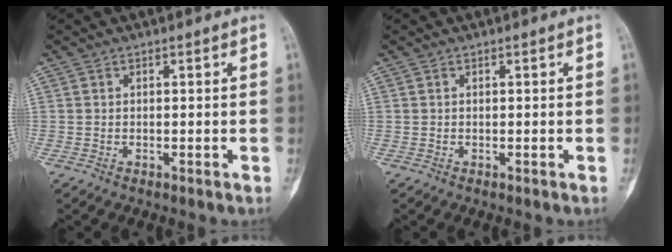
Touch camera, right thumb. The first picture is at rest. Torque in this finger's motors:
{"motor_torque": [0.80, 0.80, 0.00, 0.00, 0.00]}